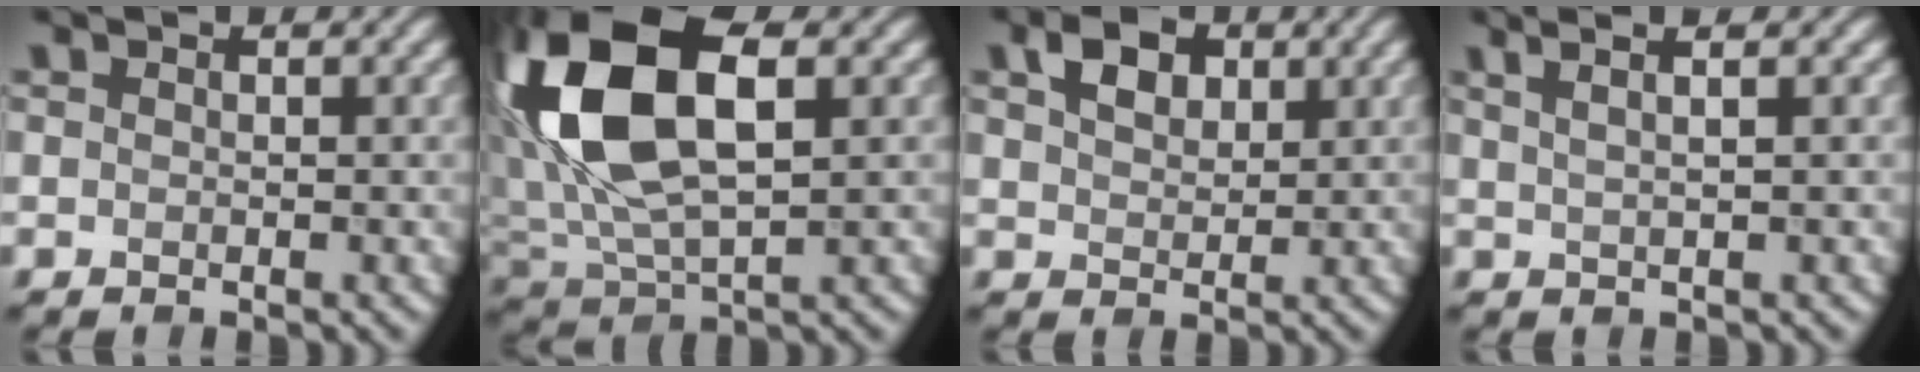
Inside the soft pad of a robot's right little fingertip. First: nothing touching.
{"total": 13.4, "force": [3.2, 7.1, 10.9], "torque": [-0.227, 0.017, 0.063]}
{"total": 3.4, "force": [1.7, 2.1, 1.9], "torque": [-0.041, 0.006, 0.030]}
{"total": 5.7, "force": [3.3, 2.4, 4.0], "torque": [-0.037, 0.041, 0.020]}